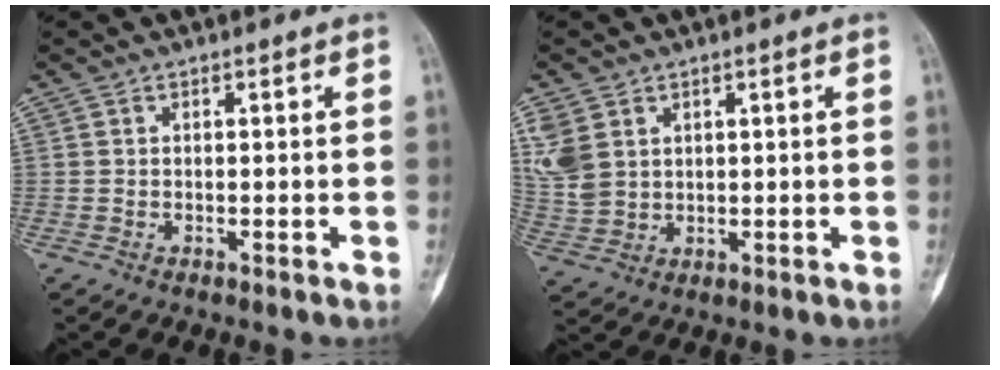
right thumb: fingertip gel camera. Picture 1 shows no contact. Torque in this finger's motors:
{"motor_torque": [0.24, 0.31, 0.88, 0.44, 0.04]}